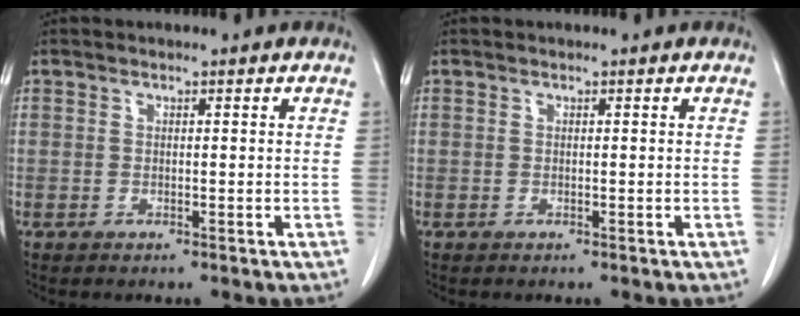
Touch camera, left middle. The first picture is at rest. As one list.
[{"total": 0.0}]